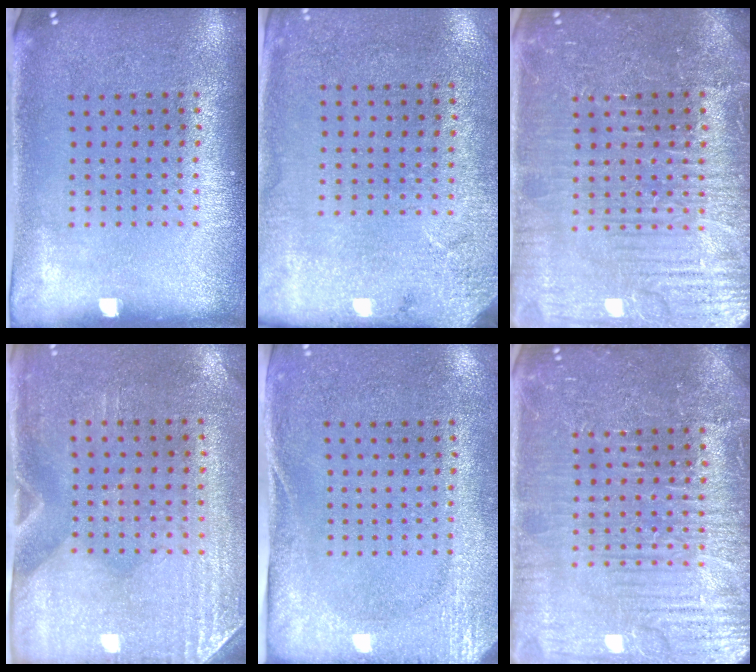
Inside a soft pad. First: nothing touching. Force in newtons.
{"total": 2.7, "press": 2.2, "slide": 1.6}
{"total": 4.7, "press": 4.7, "slide": 0.8}
{"total": 2.9, "press": 2.5, "slide": 1.5}
{"total": 2.7, "press": 2.2, "slide": 1.7}
{"total": 4.7, "press": 4.7, "slide": 0.8}